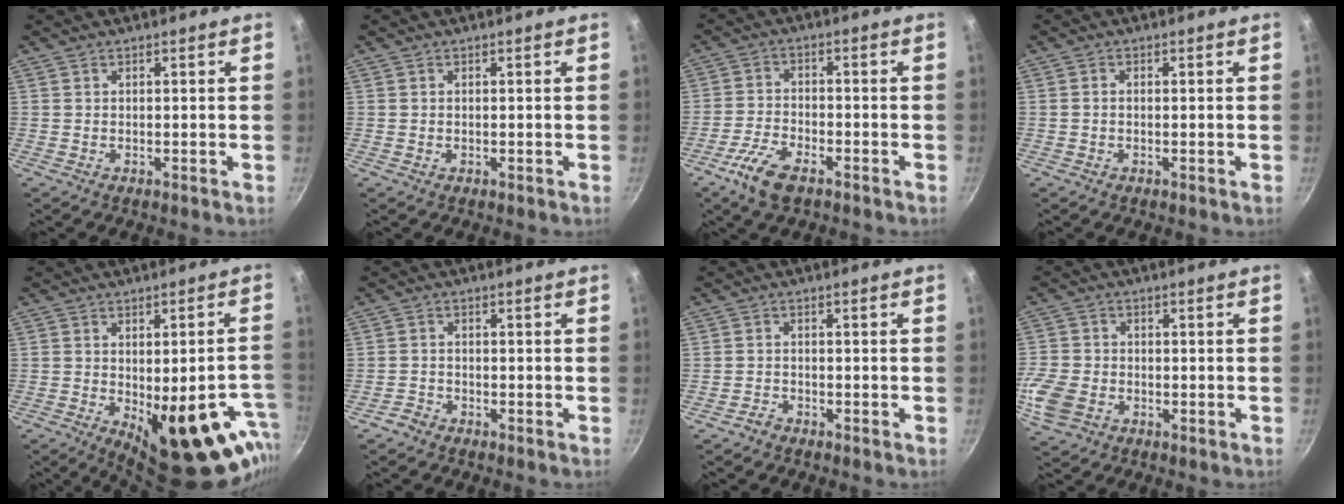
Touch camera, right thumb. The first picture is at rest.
{"total": 0.0}
{"total": 7.7, "force": [-4.6, 3.3, 5.2], "torque": [-0.109, 0.021, -0.095]}
{"total": 0.9, "force": [-0.1, 0.7, 0.6], "torque": [-0.011, 0.004, -0.004]}
{"total": 21.0, "force": [-6.3, 9.2, 17.8], "torque": [-0.171, -0.008, -0.063]}
{"total": 2.5, "force": [-2.0, 1.4, 0.5], "torque": [-0.009, 0.022, -0.038]}
{"total": 1.7, "force": [-1.4, 0.9, 0.3], "torque": [-0.004, 0.019, -0.027]}
{"total": 9.5, "force": [-3.0, 7.3, 5.3], "torque": [-0.127, 0.014, -0.063]}